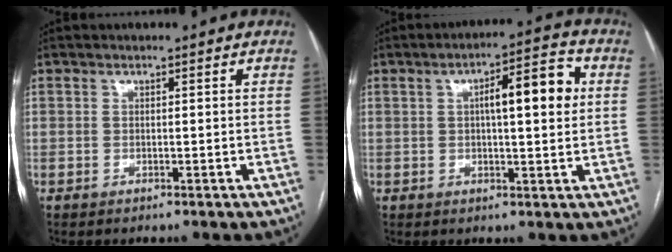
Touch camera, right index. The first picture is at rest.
{"total": 9.1, "force": [1.9, 2.1, 8.6], "torque": [-0.128, 0.022, 0.028]}